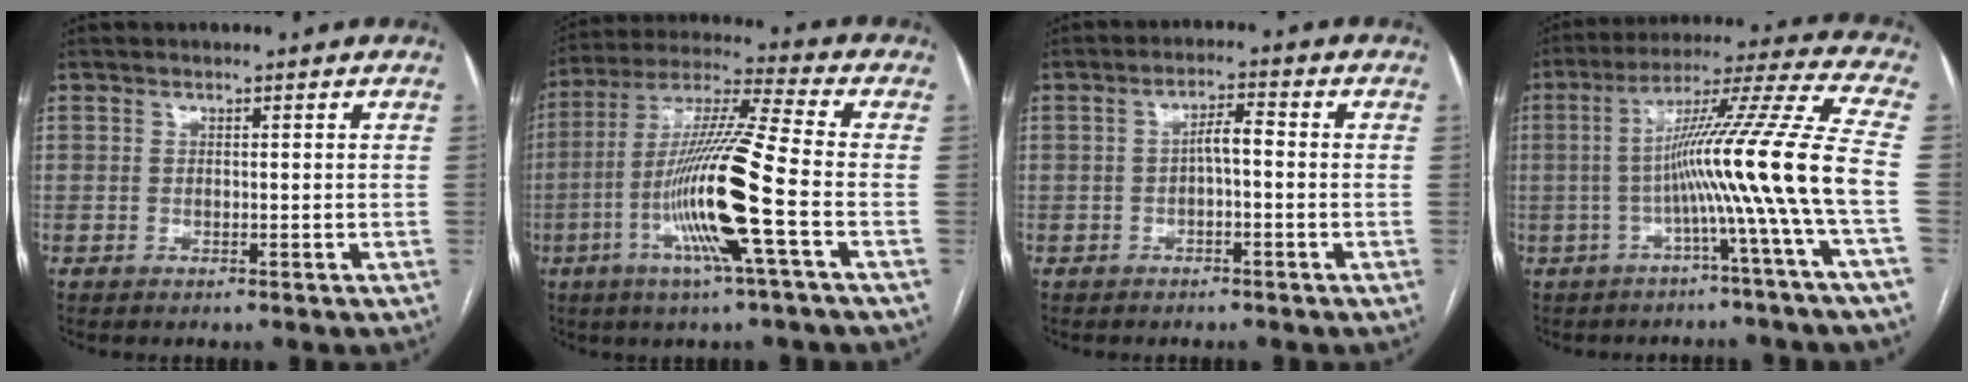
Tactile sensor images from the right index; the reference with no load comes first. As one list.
[{"total": 15.8, "force": [-4.5, -0.9, 15.1], "torque": [-0.297, -0.008, -0.094]}, {"total": 3.1, "force": [-0.3, 0.8, 3.0], "torque": [-0.051, 0.013, -0.004]}, {"total": 15.3, "force": [-3.1, -3.5, 14.6], "torque": [-0.230, 0.010, -0.058]}]